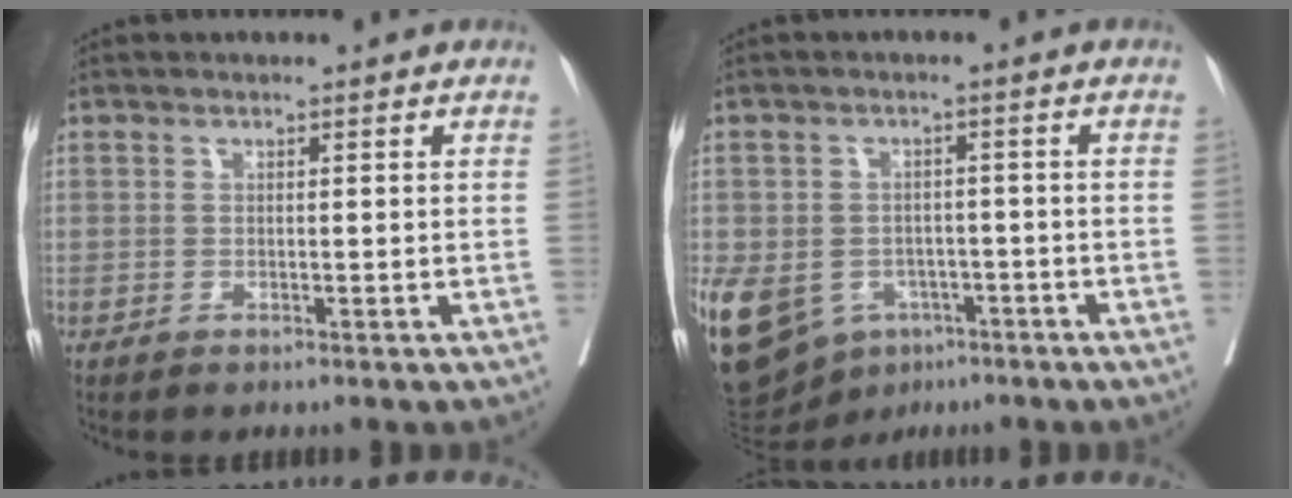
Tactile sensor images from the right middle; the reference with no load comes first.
{"total": 25.8, "force": [-10.9, 19.9, 12.2], "torque": [-0.386, -0.018, -0.156]}